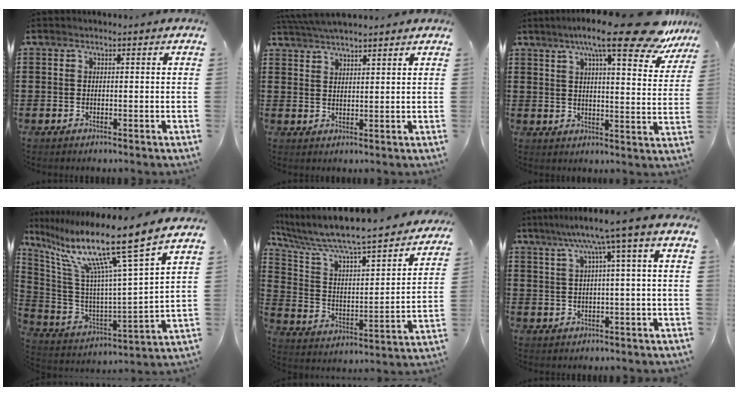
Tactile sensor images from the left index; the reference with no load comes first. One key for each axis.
{"total": 4.2, "fx": 4.0, "fy": 0.1, "fz": 1.2, "tx": -0.036, "ty": -0.006, "tz": 0.076}
{"total": 13.5, "fx": 10.0, "fy": 0.8, "fz": 9.1, "tx": -0.162, "ty": -0.037, "tz": 0.161}
{"total": 15.8, "fx": 10.8, "fy": -0.2, "fz": 11.5, "tx": -0.249, "ty": -0.073, "tz": 0.165}
{"total": 7.8, "fx": 7.0, "fy": 0.6, "fz": 3.5, "tx": -0.102, "ty": -0.064, "tz": 0.112}
{"total": 6.6, "fx": 2.0, "fy": 0.0, "fz": 6.3, "tx": -0.125, "ty": 0.000, "tz": 0.026}